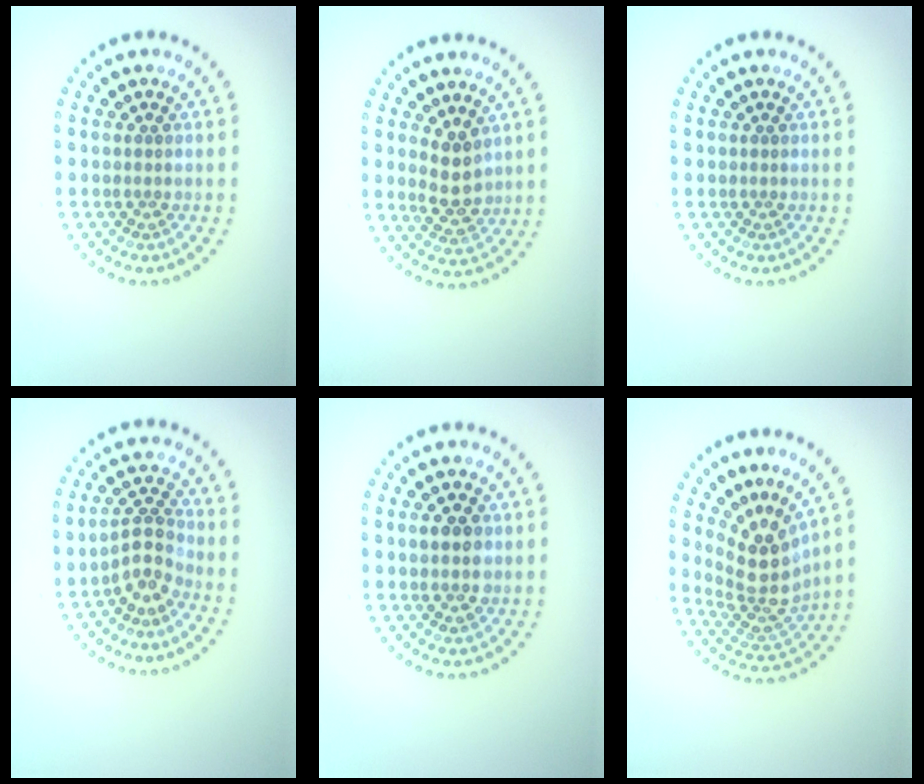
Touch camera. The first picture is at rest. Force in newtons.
{"total": 2.8, "press": 2.6, "slide": 0.9}
{"total": 0.0}
{"total": 2.8, "press": 2.1, "slide": 1.8}
{"total": 2.2, "press": 2.2, "slide": 0.2}
{"total": 4.3, "press": 3.2, "slide": 2.9}